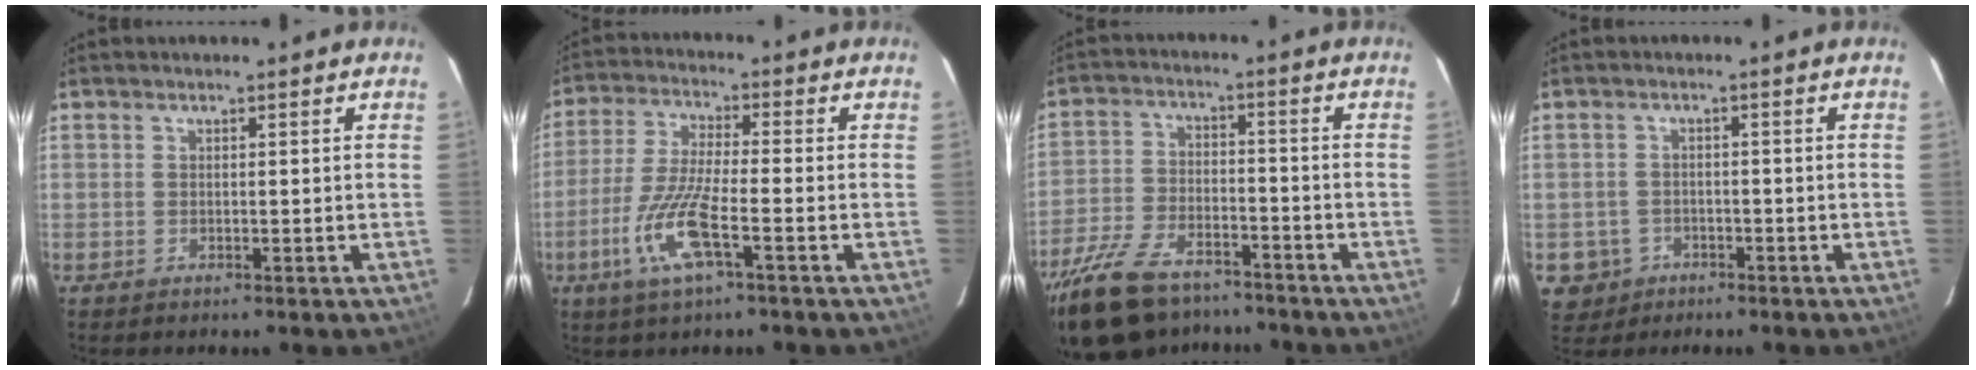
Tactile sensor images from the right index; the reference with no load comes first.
{"total": 10.9, "force": [-4.5, 1.6, 9.8], "torque": [-0.208, -0.010, -0.088]}
{"total": 19.4, "force": [-14.8, 8.7, 9.0], "torque": [-0.207, -0.015, -0.246]}
{"total": 5.4, "force": [-2.0, 4.9, 0.8], "torque": [-0.033, 0.015, -0.022]}